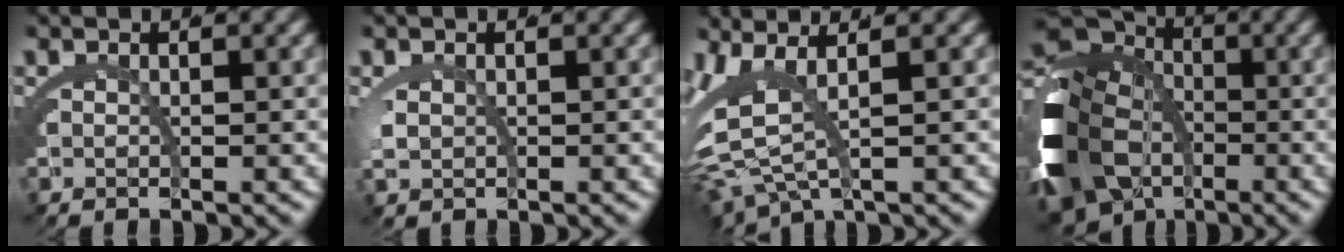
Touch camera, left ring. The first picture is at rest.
{"total": 1.0, "force": [0.2, 0.5, 0.9], "torque": [-0.033, -0.015, 0.016]}
{"total": 7.3, "force": [1.2, 4.5, 5.6], "torque": [-0.144, -0.017, 0.029]}
{"total": 14.0, "force": [-3.4, 9.6, 9.6], "torque": [-0.179, -0.046, -0.039]}